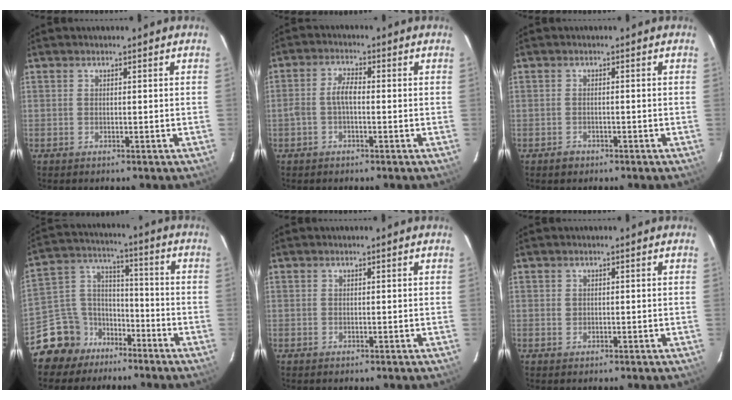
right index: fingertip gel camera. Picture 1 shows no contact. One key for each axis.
{"total": 3.5, "fx": -0.7, "fy": 1.3, "fz": 3.2, "tx": -0.073, "ty": 0.011, "tz": -0.014}
{"total": 1.6, "fx": -1.1, "fy": 1.2, "fz": 0.3, "tx": -0.008, "ty": 0.003, "tz": -0.013}
{"total": 11.6, "fx": -8.4, "fy": 7.9, "fz": 1.6, "tx": -0.056, "ty": 0.063, "tz": -0.146}
{"total": 0.0}
{"total": 0.7, "fx": 0.2, "fy": 0.7, "fz": 0.1, "tx": 0.002, "ty": 0.004, "tz": 0.003}